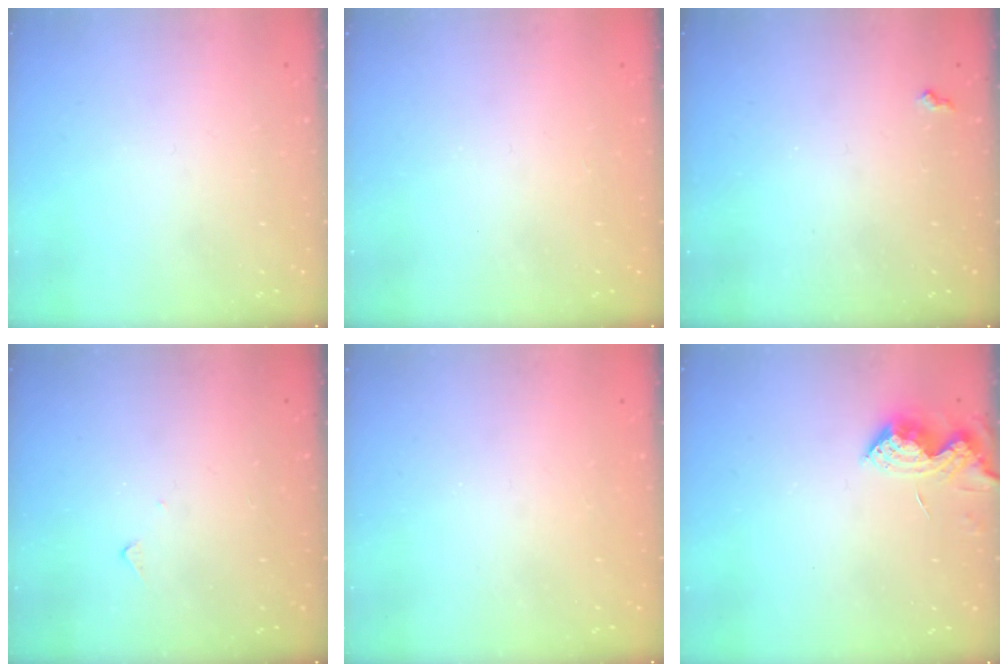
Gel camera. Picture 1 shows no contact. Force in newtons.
{"total": 1.0, "press": 0.9, "slide": 0.4}
{"total": 3.6, "press": 3.6, "slide": 0.5}
{"total": 5.6, "press": 5.5, "slide": 0.7}
{"total": 0.8, "press": 0.8, "slide": 0.3}
{"total": 7.9, "press": 7.9, "slide": 0.8}